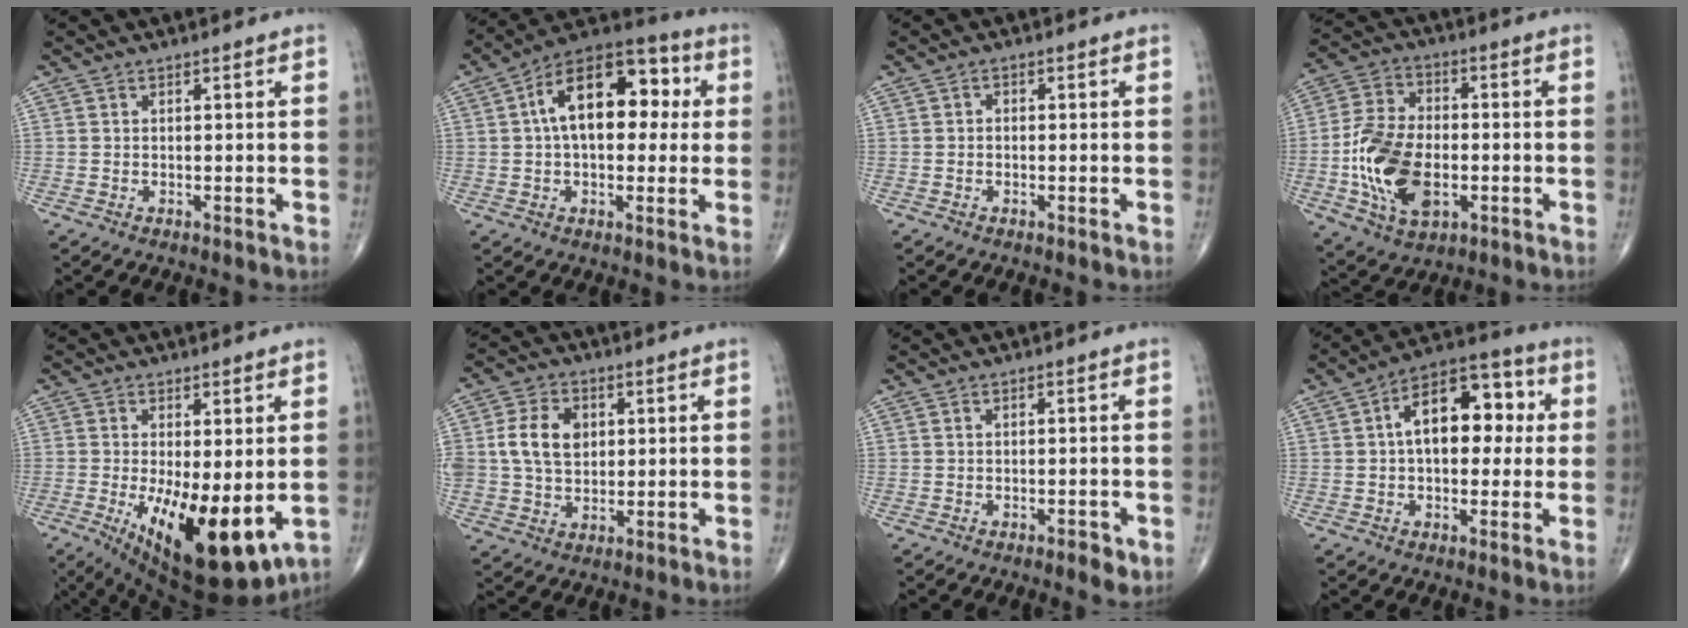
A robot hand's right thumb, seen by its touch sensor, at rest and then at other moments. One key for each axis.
{"total": 17.4, "fx": 3.1, "fy": 10.0, "fz": 13.9, "tx": -0.186, "ty": 0.035, "tz": 0.037}
{"total": 0.7, "fx": -0.2, "fy": 0.6, "fz": 0.4, "tx": 0.000, "ty": 0.003, "tz": -0.008}
{"total": 16.3, "fx": -3.1, "fy": 9.9, "fz": 12.6, "tx": -0.227, "ty": 0.010, "tz": -0.053}
{"total": 16.7, "fx": -3.7, "fy": 6.3, "fz": 15.0, "tx": -0.218, "ty": -0.032, "tz": -0.033}
{"total": 9.8, "fx": 1.7, "fy": 7.2, "fz": 6.3, "tx": -0.102, "ty": 0.002, "tz": 0.034}
{"total": 2.2, "fx": -1.1, "fy": 0.8, "fz": 1.7, "tx": -0.022, "ty": -0.001, "tz": -0.015}
{"total": 14.5, "fx": 2.2, "fy": 8.5, "fz": 11.6, "tx": -0.144, "ty": 0.032, "tz": 0.023}